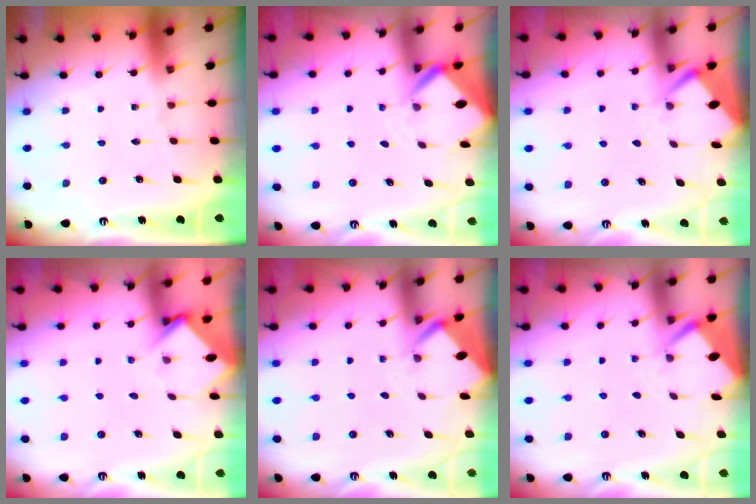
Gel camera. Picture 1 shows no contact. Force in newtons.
{"total": 3.2, "press": 3.2, "slide": 0.2}
{"total": 2.8, "press": 2.8, "slide": 0.4}
{"total": 3.4, "press": 3.4, "slide": 0.3}
{"total": 2.5, "press": 2.5, "slide": 0.2}
{"total": 2.6, "press": 2.6, "slide": 0.3}